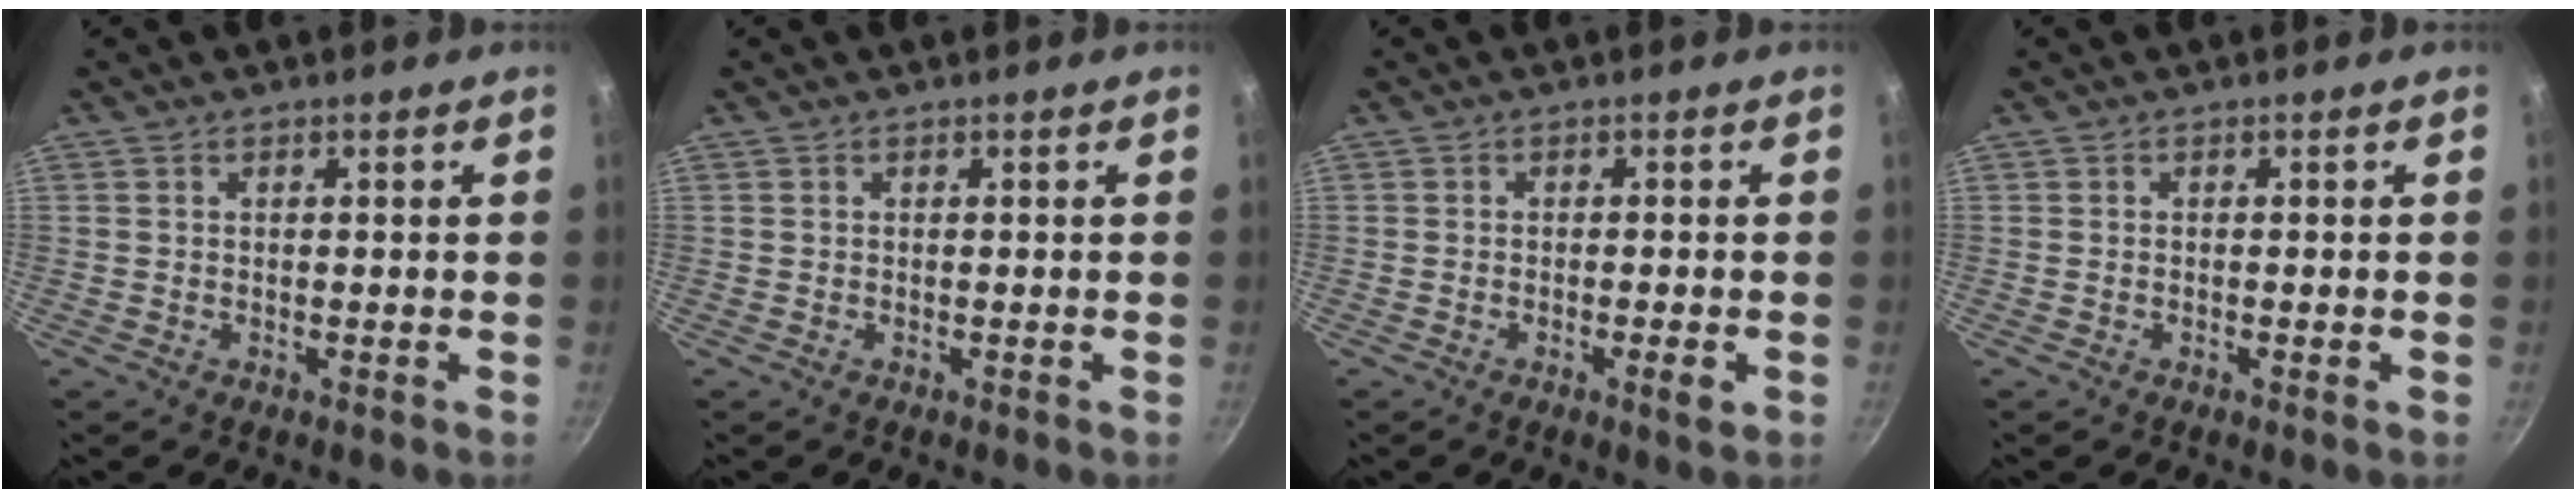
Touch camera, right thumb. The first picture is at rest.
{"total": 0.0}
{"total": 2.8, "force": [-1.0, 0.5, 2.6], "torque": [-0.048, 0.004, -0.015]}
{"total": 0.7, "force": [-0.3, 0.1, 0.6], "torque": [-0.013, 0.001, -0.006]}